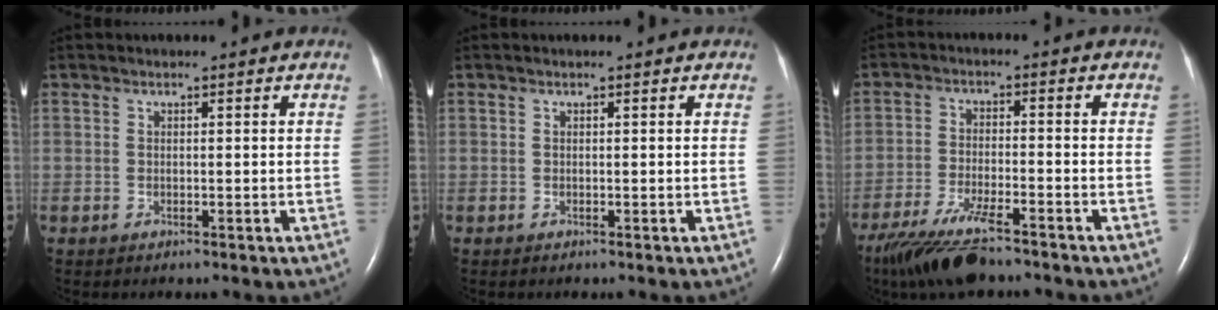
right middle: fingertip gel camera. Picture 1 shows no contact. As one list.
[{"total": 0.0}, {"total": 10.4, "force": [-8.1, 1.5, 6.4], "torque": [-0.126, -0.032, -0.143]}]